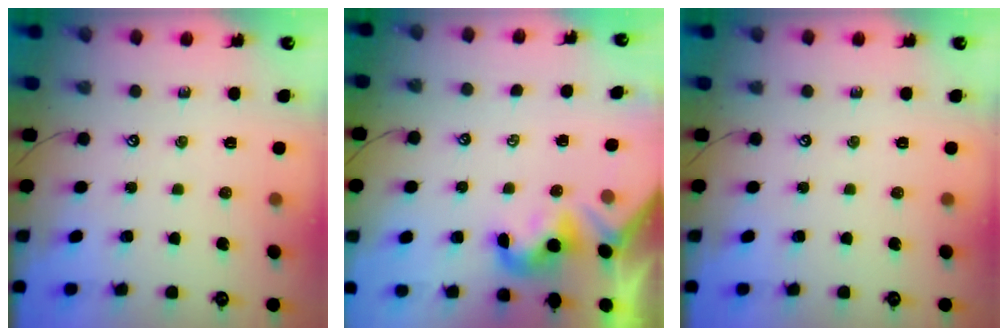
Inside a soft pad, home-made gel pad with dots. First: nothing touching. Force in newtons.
{"total": 1.4, "press": 1.2, "slide": 0.7}
{"total": 0.0}